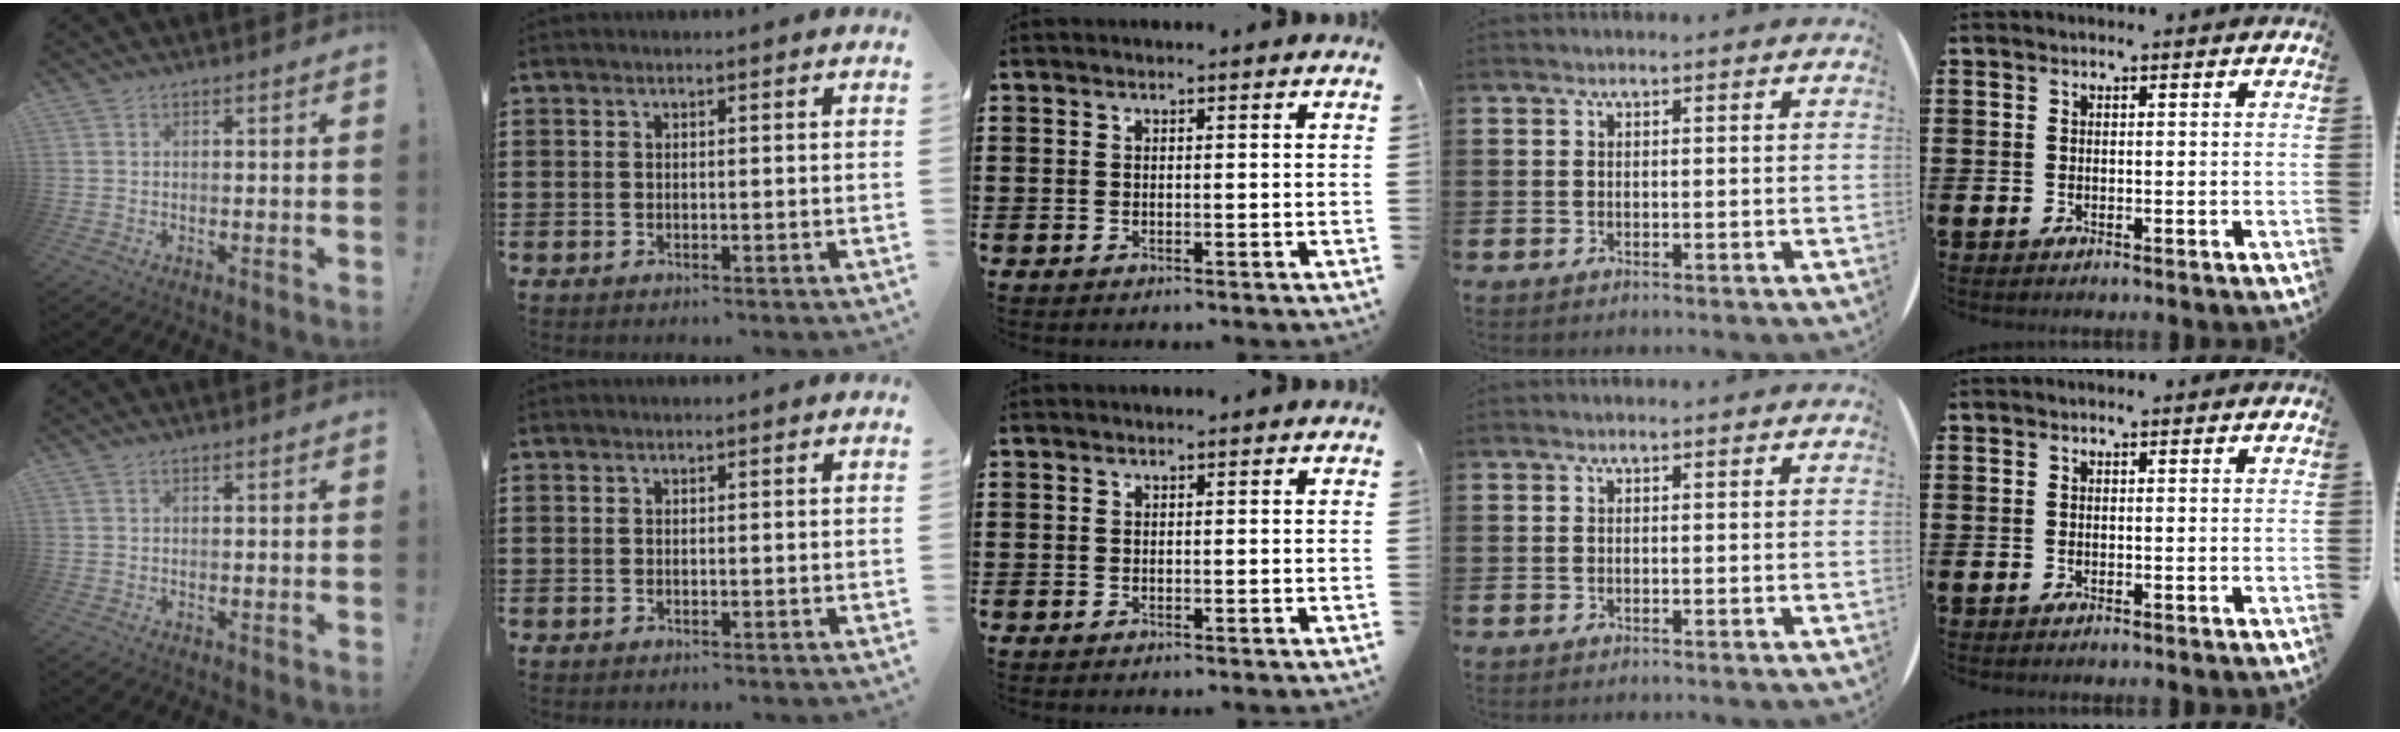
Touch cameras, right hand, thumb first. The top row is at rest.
{}